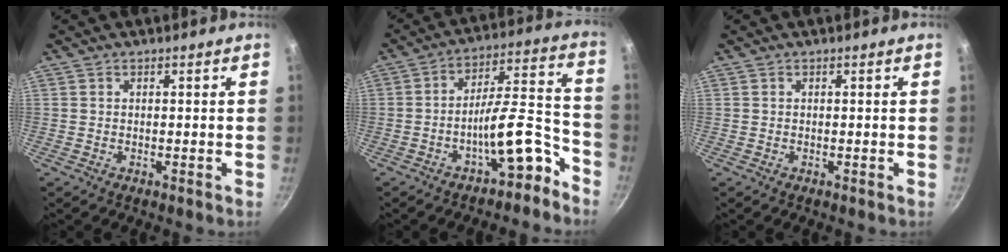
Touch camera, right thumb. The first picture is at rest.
{"total": 12.4, "force": [-7.3, 4.4, 9.1], "torque": [-0.094, 0.090, -0.106]}
{"total": 0.0}